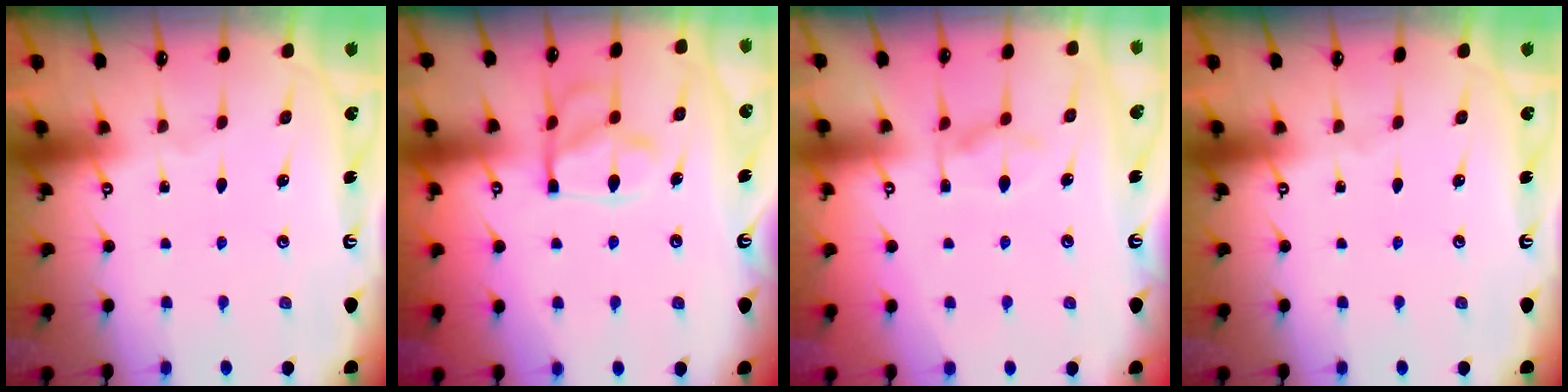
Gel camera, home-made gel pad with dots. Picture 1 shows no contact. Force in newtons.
{"total": 12.2, "press": 12.1, "slide": 1.1}
{"total": 3.1, "press": 2.9, "slide": 1.2}
{"total": 0.0}